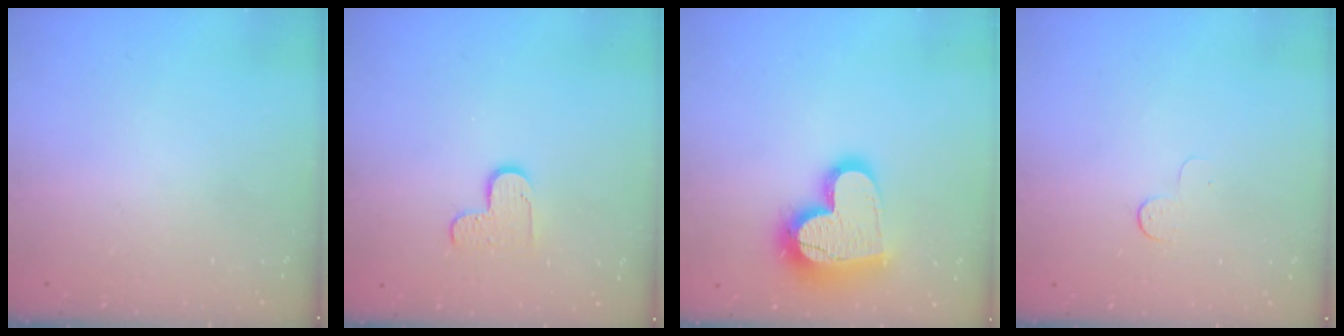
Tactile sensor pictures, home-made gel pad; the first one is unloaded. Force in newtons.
{"total": 5.5, "press": 5.5, "slide": 0.5}
{"total": 18.4, "press": 18.4, "slide": 1.4}
{"total": 3.9, "press": 3.8, "slide": 0.4}